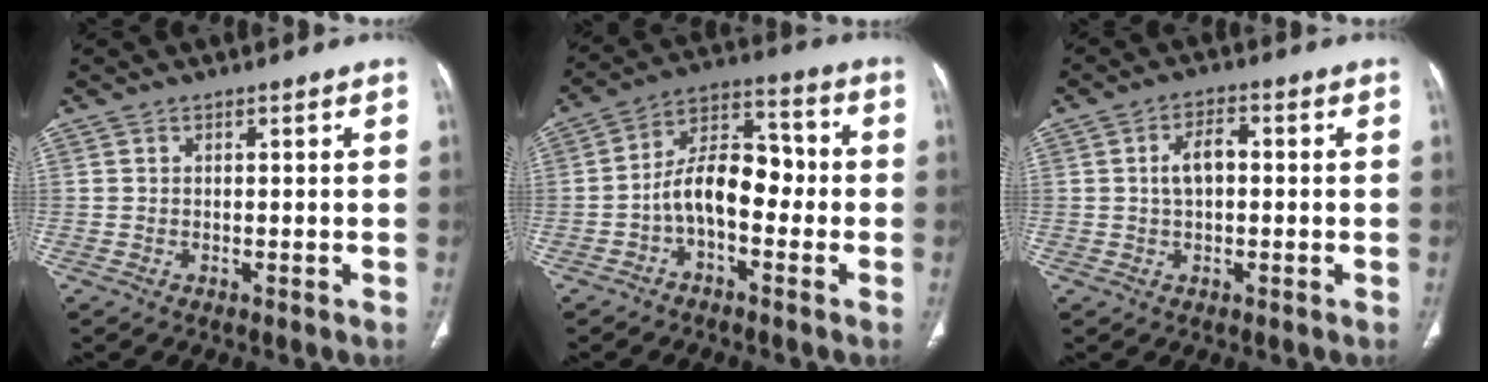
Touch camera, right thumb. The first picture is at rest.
{"total": 11.2, "force": [-2.4, 6.5, 8.8], "torque": [-0.127, 0.047, -0.052]}
{"total": 4.8, "force": [0.2, 2.7, 3.9], "torque": [-0.071, 0.014, 0.000]}